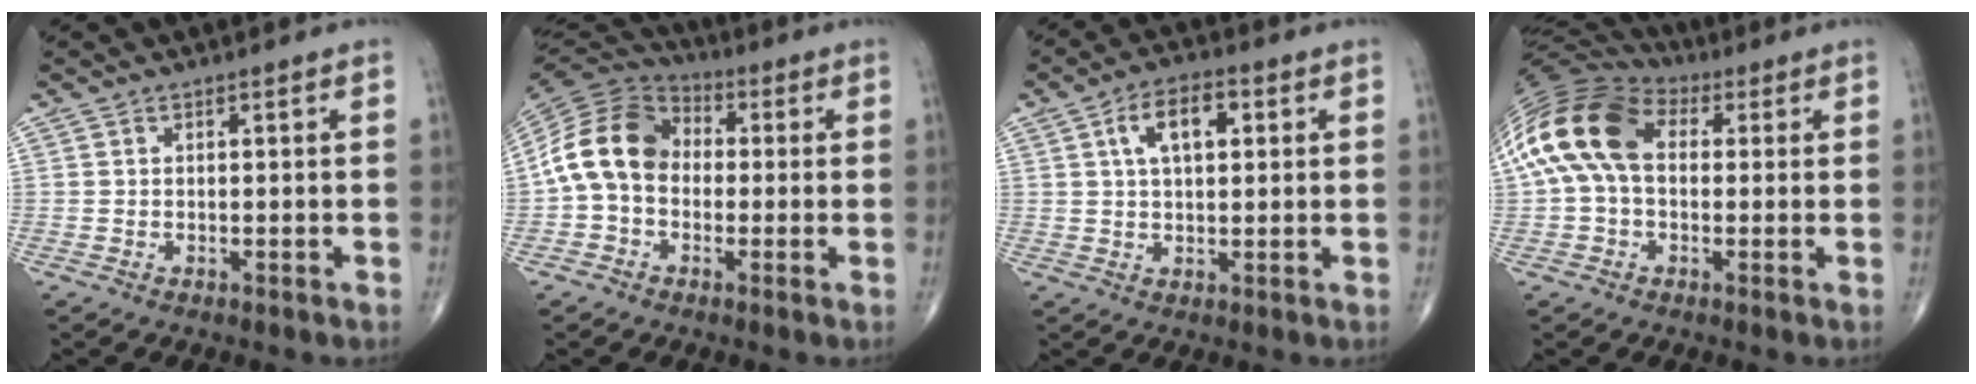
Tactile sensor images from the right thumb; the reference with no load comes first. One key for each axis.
{"total": 12.9, "fx": -0.5, "fy": 9.9, "fz": 8.3, "tx": -0.147, "ty": 0.036, "tz": -0.026}
{"total": 8.1, "fx": 2.4, "fy": 4.2, "fz": 6.4, "tx": -0.097, "ty": 0.008, "tz": 0.035}
{"total": 16.4, "fx": 2.4, "fy": 10.7, "fz": 12.1, "tx": -0.252, "ty": 0.046, "tz": 0.035}